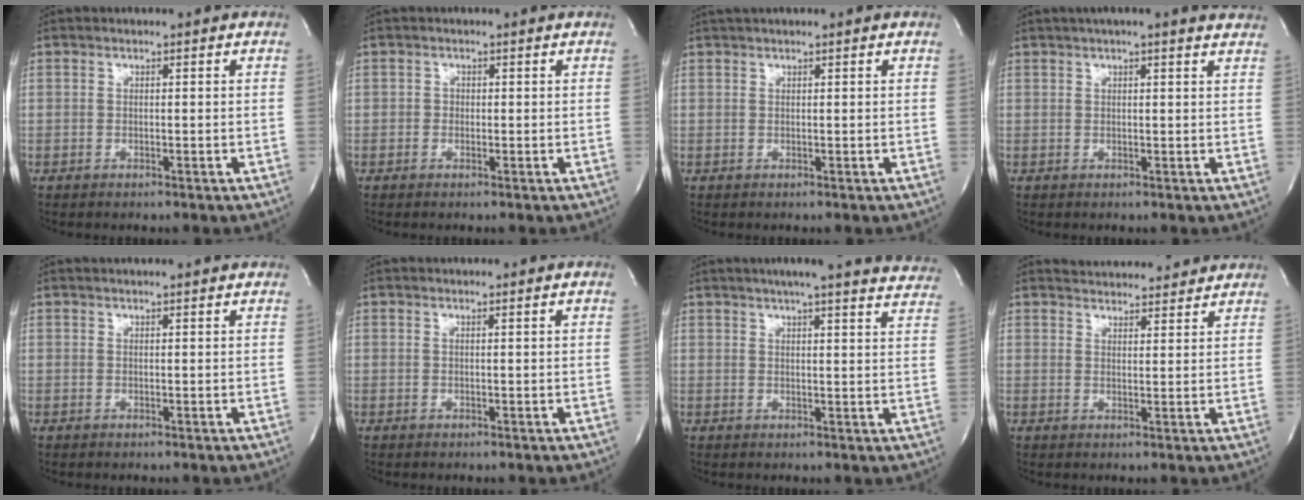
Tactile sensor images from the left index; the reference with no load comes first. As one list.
[{"total": 0.6, "force": [-0.2, 0.6, 0.1], "torque": [0.005, 0.000, -0.006]}, {"total": 1.7, "force": [1.5, 0.0, 0.8], "torque": [-0.011, 0.021, 0.027]}, {"total": 8.5, "force": [7.2, 0.6, 4.4], "torque": [-0.063, 0.015, 0.072]}, {"total": 3.9, "force": [3.6, 0.0, 1.4], "torque": [-0.019, 0.020, 0.039]}, {"total": 0.0}, {"total": 20.5, "force": [18.6, 1.5, 8.5], "torque": [-0.122, -0.029, 0.209]}, {"total": 8.7, "force": [8.3, 1.8, 1.6], "torque": [-0.023, 0.010, 0.105]}]